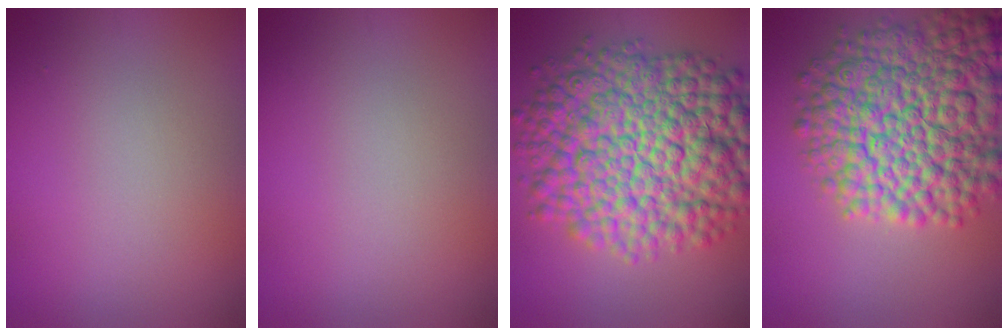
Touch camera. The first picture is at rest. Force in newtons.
{"total": 0.0}
{"total": 14.9, "press": 14.9, "slide": 0.3}
{"total": 13.7, "press": 13.7, "slide": 0.6}